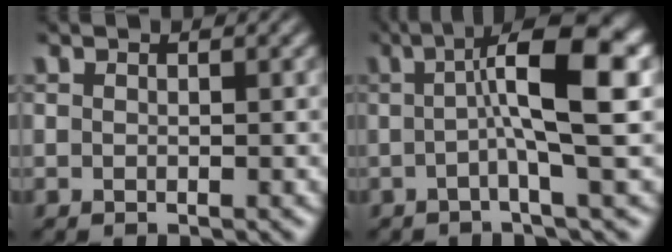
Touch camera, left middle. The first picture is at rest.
{"total": 8.4, "force": [0.6, 1.6, 8.2], "torque": [-0.117, 0.021, 0.001]}